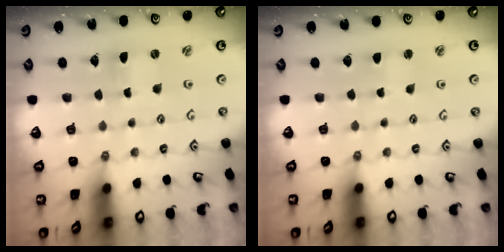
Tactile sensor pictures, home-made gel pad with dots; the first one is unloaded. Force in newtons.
{"total": 1.2, "press": 1.1, "slide": 0.1}